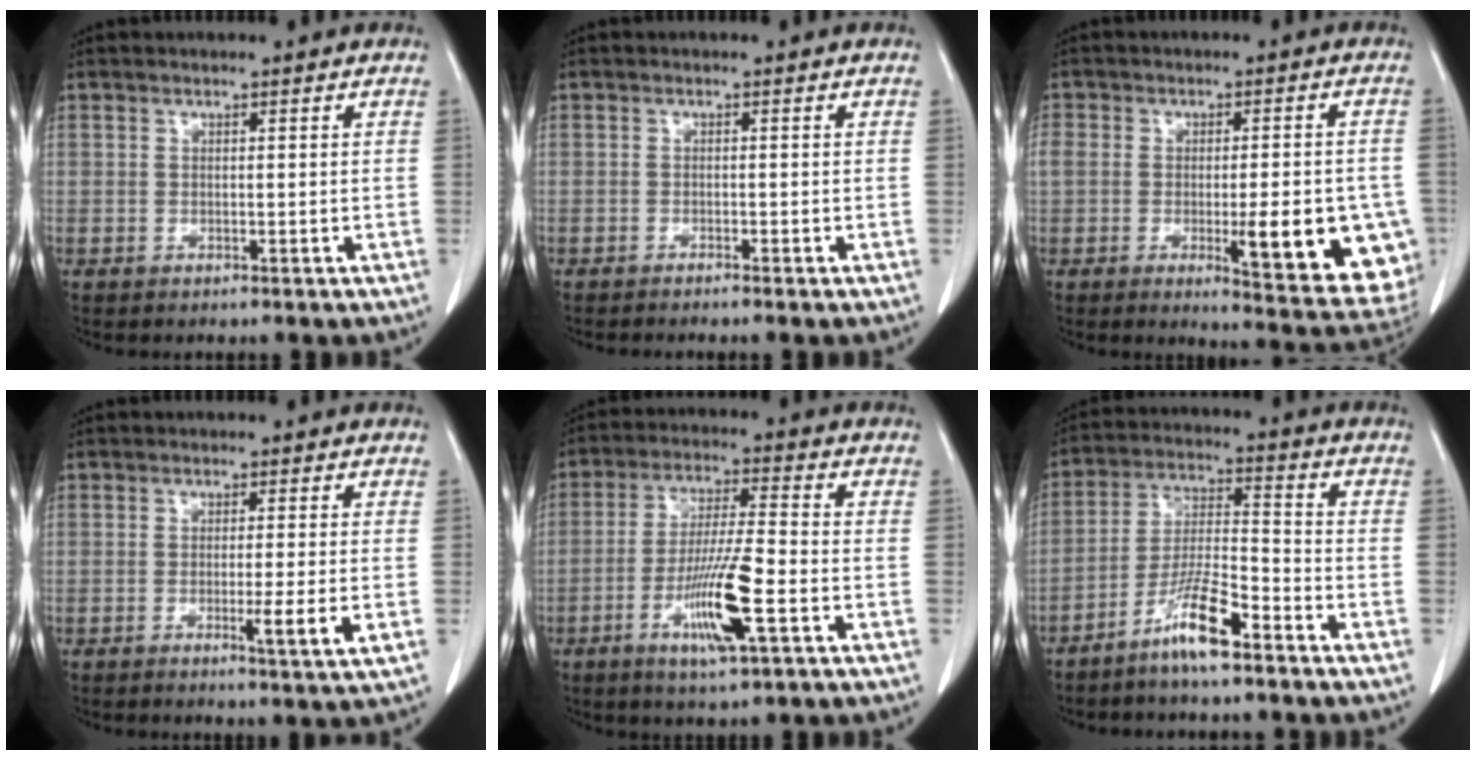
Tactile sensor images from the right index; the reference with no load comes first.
{"total": 1.9, "force": [-1.6, -0.4, 0.9], "torque": [-0.013, 0.003, -0.022]}
{"total": 18.4, "force": [-4.6, 6.9, 16.4], "torque": [-0.205, 0.013, -0.037]}
{"total": 4.3, "force": [-1.1, -0.5, 4.1], "torque": [-0.062, -0.010, -0.015]}
{"total": 11.1, "force": [-4.1, 0.7, 10.3], "torque": [-0.194, -0.012, -0.073]}
{"total": 9.1, "force": [-6.2, 0.9, 6.5], "torque": [-0.133, -0.011, -0.124]}